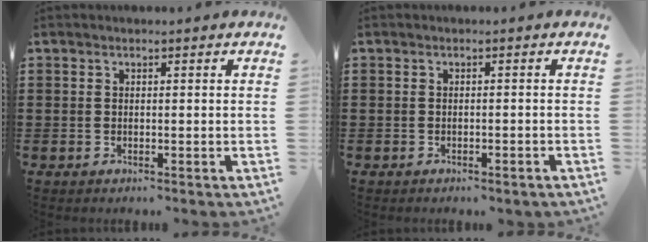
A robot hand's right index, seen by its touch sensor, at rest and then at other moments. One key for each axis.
{"total": 0.7, "fx": -0.6, "fy": 0.2, "fz": 0.3, "tx": -0.009, "ty": -0.003, "tz": -0.012}